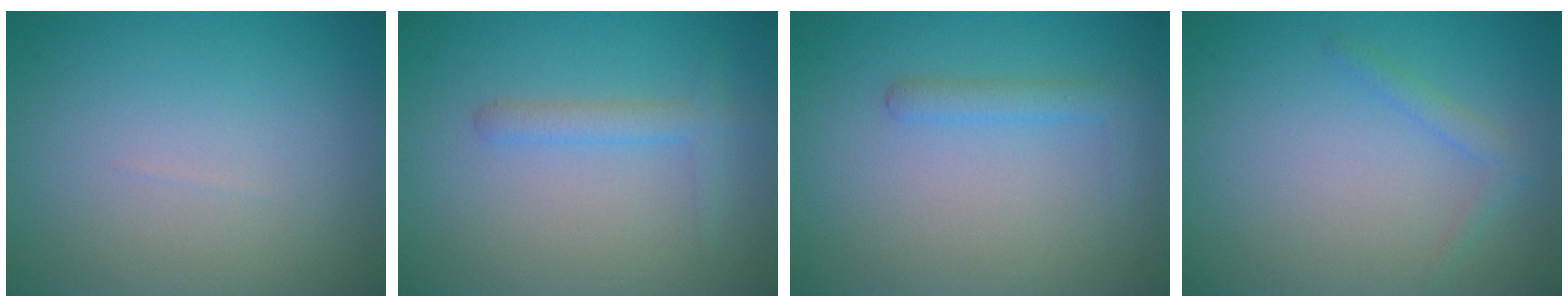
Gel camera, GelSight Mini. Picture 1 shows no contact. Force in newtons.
{"total": 1.7, "press": 1.7, "slide": 0.1}
{"total": 1.6, "press": 1.6, "slide": 0.1}
{"total": 1.3, "press": 1.3, "slide": 0.1}